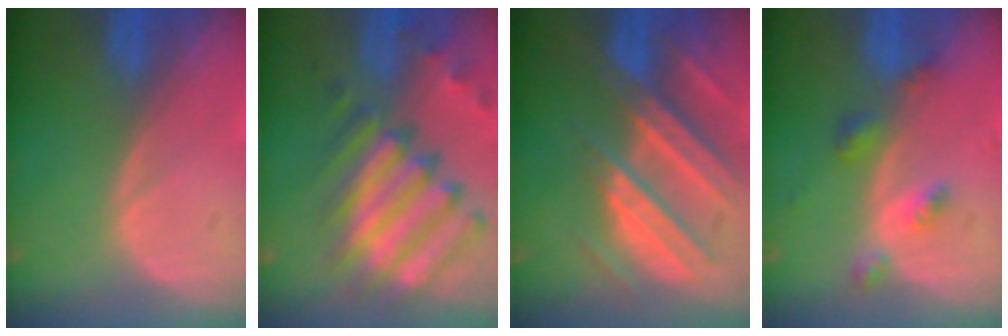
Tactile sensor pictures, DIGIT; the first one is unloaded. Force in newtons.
{"total": 12.2, "press": 10.4, "slide": 6.3}
{"total": 10.3, "press": 9.1, "slide": 4.9}
{"total": 4.2, "press": 3.9, "slide": 1.6}